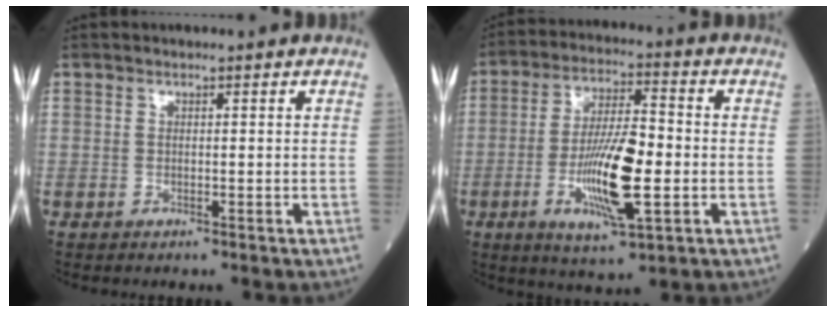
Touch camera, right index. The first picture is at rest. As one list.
[{"total": 12.9, "force": [-2.8, 2.5, 12.3], "torque": [-0.231, -0.007, -0.047]}]